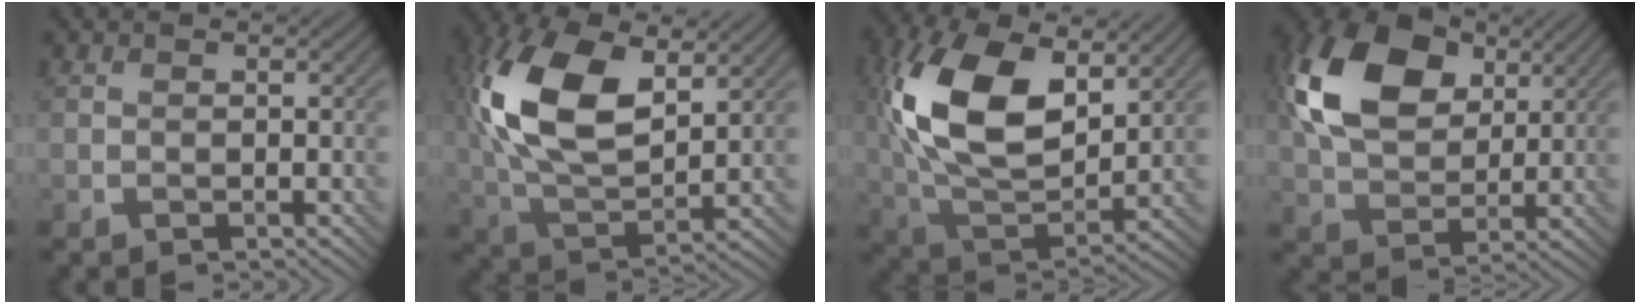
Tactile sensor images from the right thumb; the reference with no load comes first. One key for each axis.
{"total": 15.1, "fx": 4.3, "fy": 7.8, "fz": 12.2, "tx": -0.282, "ty": 0.016, "tz": 0.083}
{"total": 15.7, "fx": 4.5, "fy": 8.5, "fz": 12.4, "tx": -0.280, "ty": 0.011, "tz": 0.086}
{"total": 13.7, "fx": 4.5, "fy": 8.9, "fz": 9.4, "tx": -0.218, "ty": 0.025, "tz": 0.078}